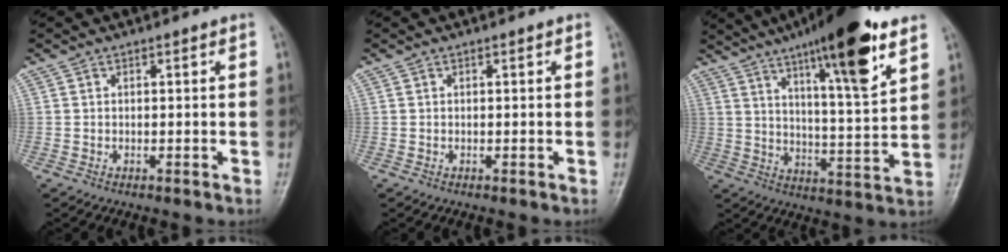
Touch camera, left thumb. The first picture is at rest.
{"total": 0.0}
{"total": 19.4, "force": [11.6, 3.3, 15.1], "torque": [-0.215, -0.050, 0.182]}